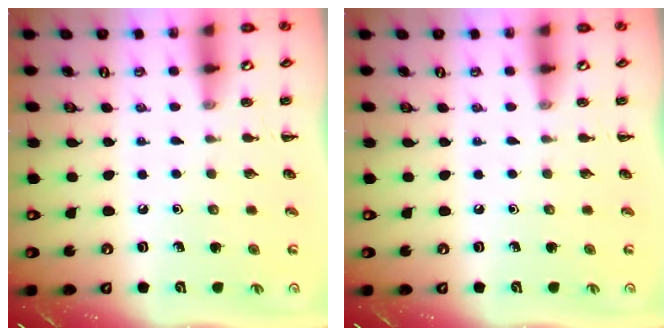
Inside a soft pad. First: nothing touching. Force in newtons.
{"total": 0.0}